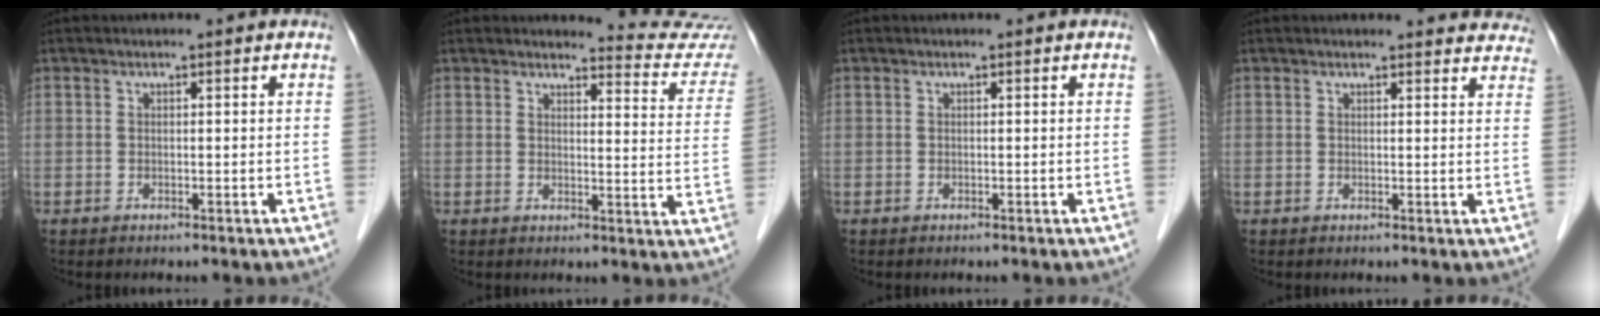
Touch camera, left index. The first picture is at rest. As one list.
[{"total": 9.8, "force": [9.8, -0.4, -0.2], "torque": [0.009, -0.085, 0.090]}, {"total": 0.0}, {"total": 10.7, "force": [10.2, 2.5, 1.7], "torque": [0.017, -0.011, 0.083]}]